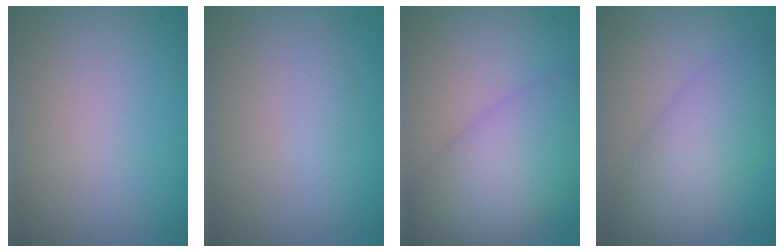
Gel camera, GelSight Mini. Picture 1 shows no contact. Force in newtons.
{"total": 0.9, "press": 0.9, "slide": 0.0}
{"total": 7.9, "press": 7.9, "slide": 0.1}
{"total": 6.2, "press": 6.2, "slide": 0.1}